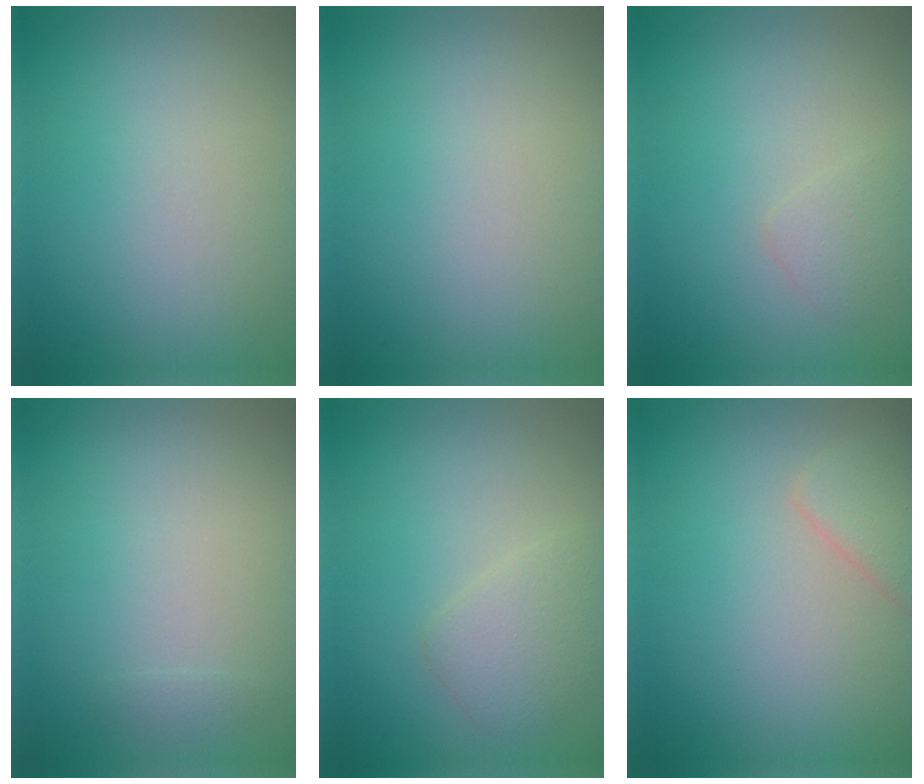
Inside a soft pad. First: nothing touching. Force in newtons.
{"total": 0.0}
{"total": 1.2, "press": 1.2, "slide": 0.1}
{"total": 0.6, "press": 0.6, "slide": 0.0}
{"total": 2.2, "press": 2.2, "slide": 0.0}
{"total": 1.9, "press": 1.9, "slide": 0.2}